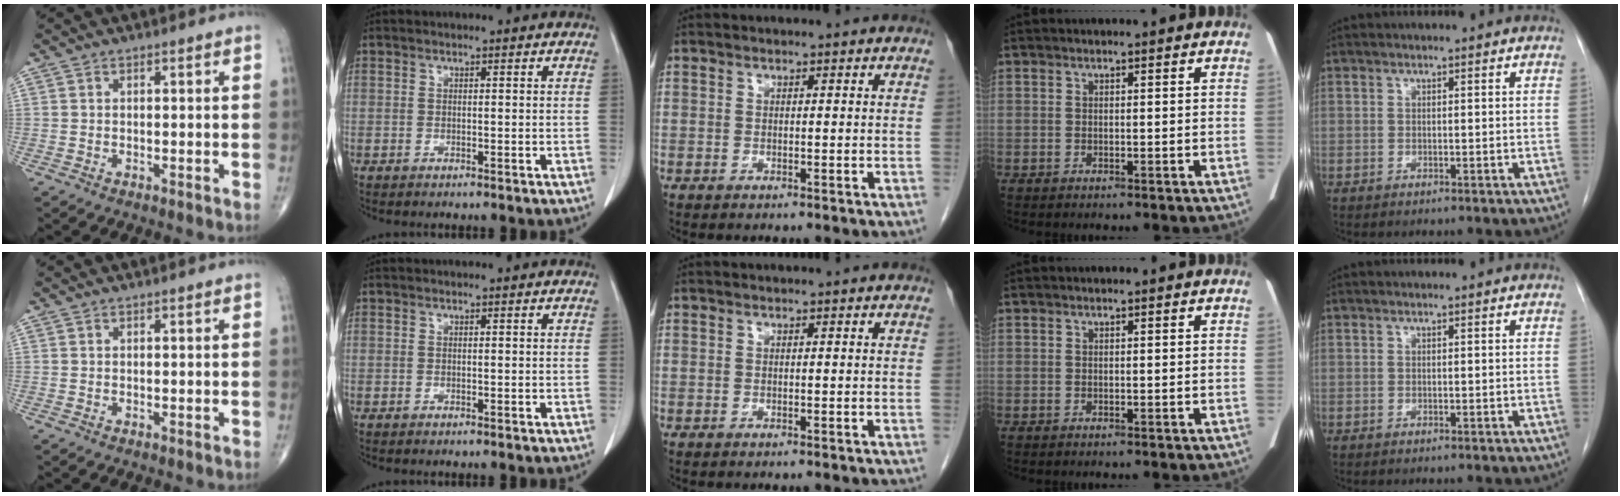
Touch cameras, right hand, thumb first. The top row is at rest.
{}